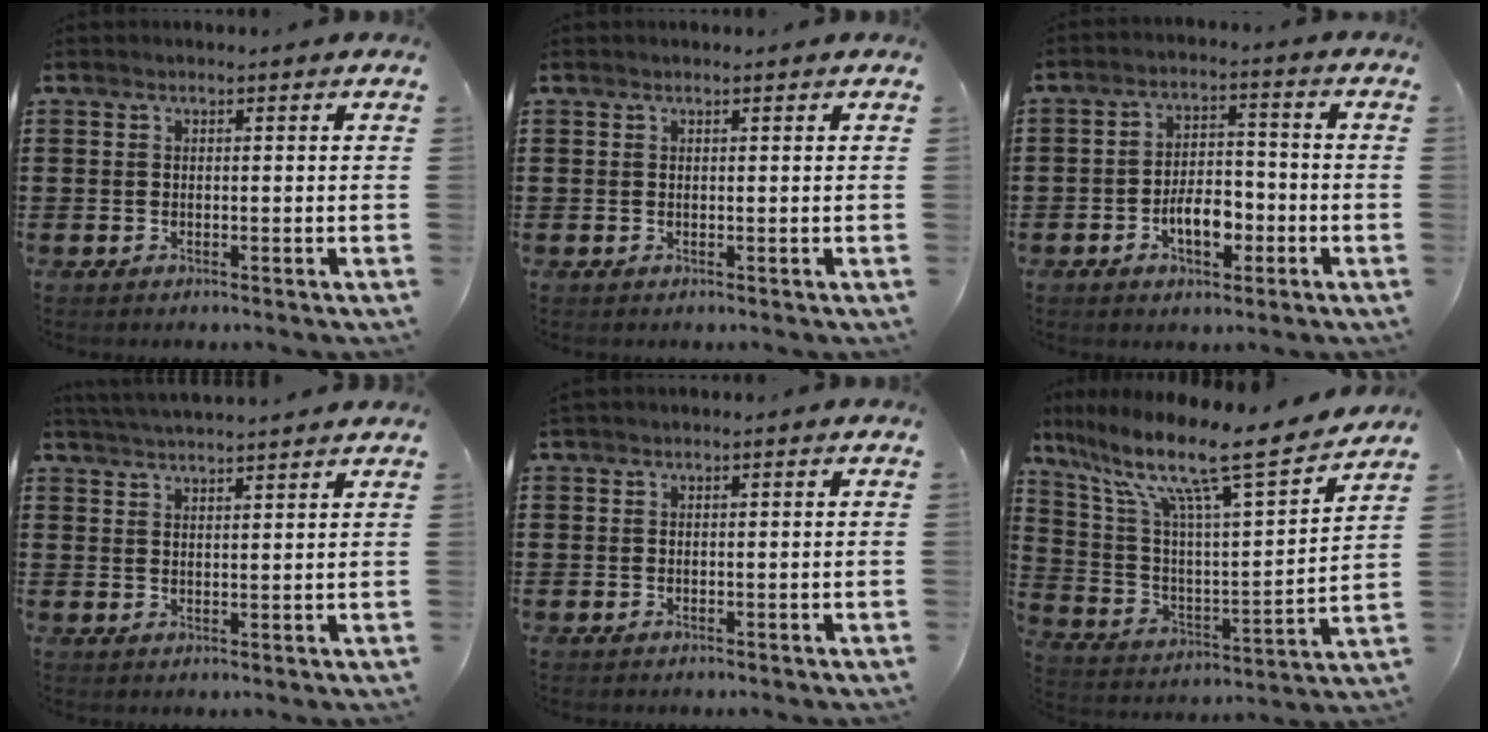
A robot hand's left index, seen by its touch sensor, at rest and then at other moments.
{"total": 0.0}
{"total": 6.5, "force": [-2.6, 3.3, 4.9], "torque": [-0.080, 0.001, -0.052]}
{"total": 3.2, "force": [3.2, -0.6, 0.3], "torque": [-0.015, -0.011, 0.058]}
{"total": 0.0}
{"total": 13.5, "force": [9.7, 1.4, 9.2], "torque": [-0.201, -0.062, 0.151]}